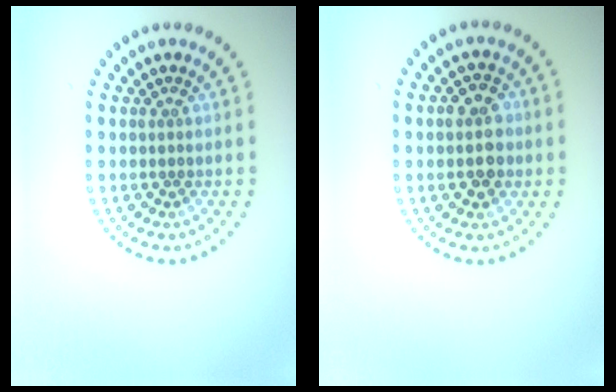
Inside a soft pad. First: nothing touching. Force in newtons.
{"total": 3.0, "press": 2.9, "slide": 0.4}